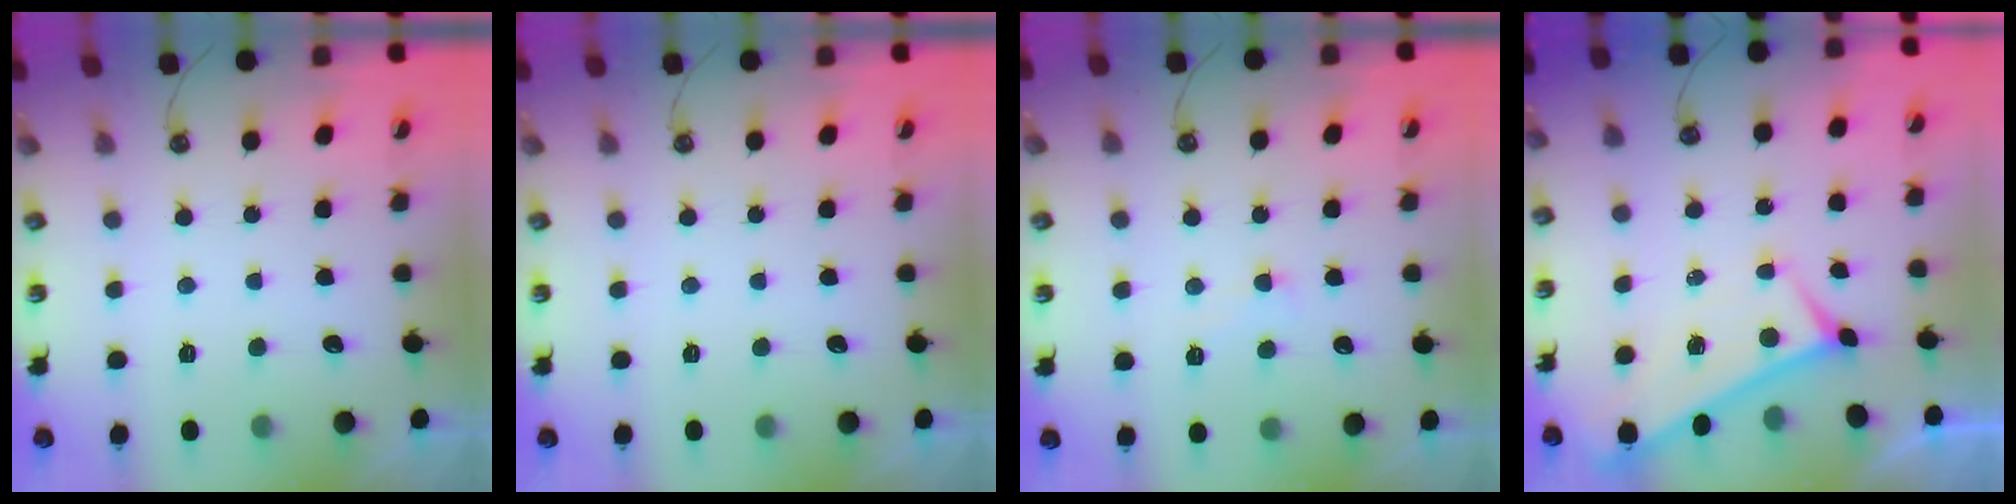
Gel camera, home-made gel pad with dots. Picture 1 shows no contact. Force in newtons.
{"total": 0.0}
{"total": 1.4, "press": 1.3, "slide": 0.6}
{"total": 1.4, "press": 1.3, "slide": 0.5}